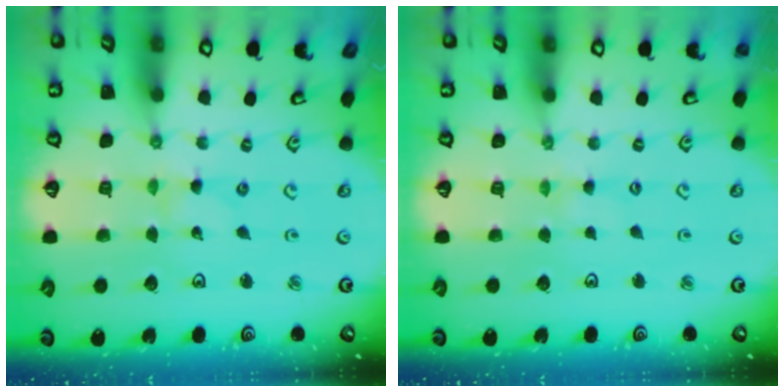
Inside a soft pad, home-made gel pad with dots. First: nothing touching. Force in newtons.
{"total": 1.0, "press": 1.0, "slide": 0.2}